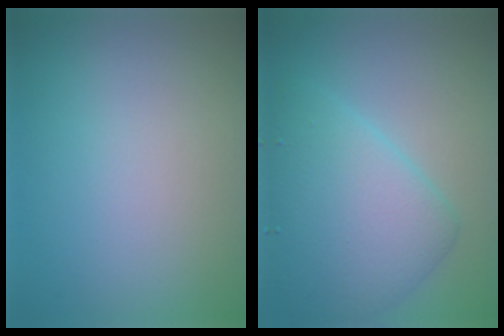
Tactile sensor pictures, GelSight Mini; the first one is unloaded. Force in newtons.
{"total": 6.6, "press": 6.6, "slide": 0.1}